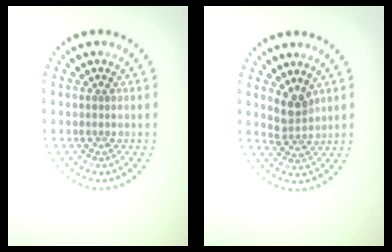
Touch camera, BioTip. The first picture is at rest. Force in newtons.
{"total": 2.4, "press": 1.8, "slide": 1.5}